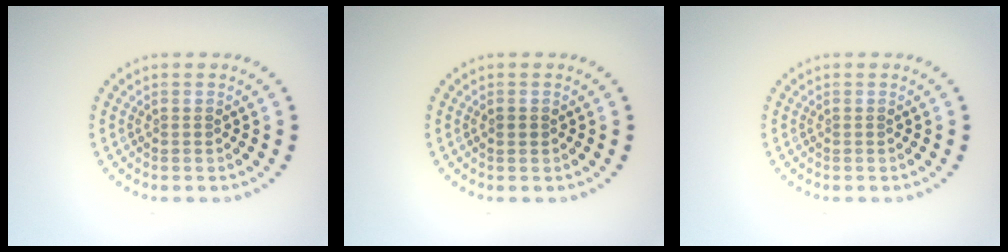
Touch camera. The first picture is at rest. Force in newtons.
{"total": 0.9, "press": 0.9, "slide": 0.0}
{"total": 0.0}